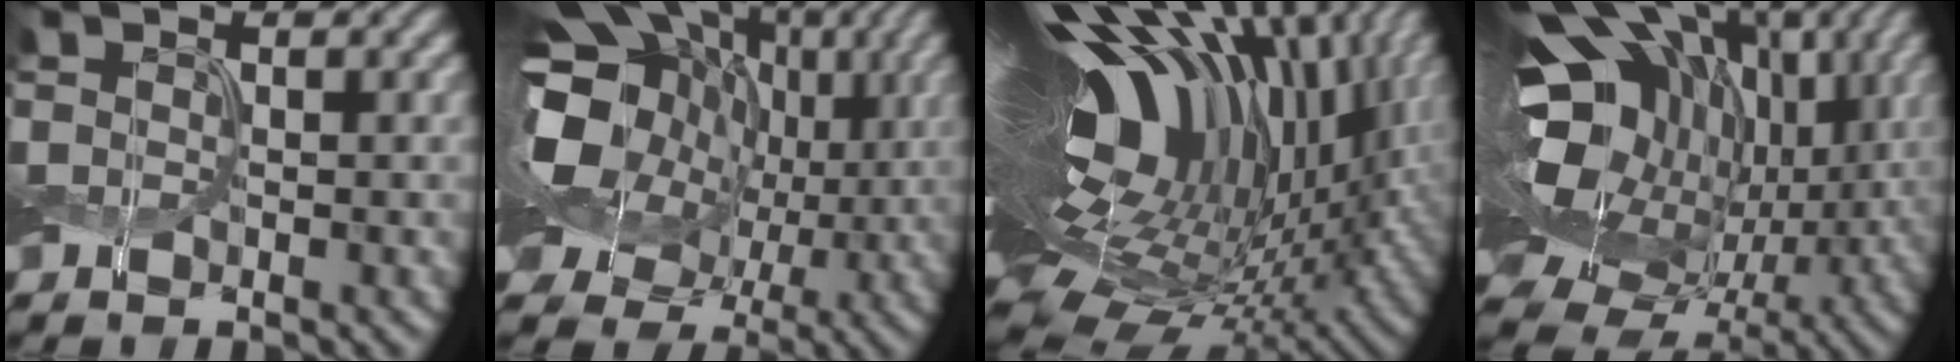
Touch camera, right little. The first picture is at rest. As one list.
[{"total": 16.7, "force": [1.4, 13.2, 10.1], "torque": [-0.195, 0.004, 0.010]}, {"total": 20.9, "force": [3.7, 10.6, 17.6], "torque": [-0.293, 0.019, 0.057]}, {"total": 19.9, "force": [2.6, 14.1, 13.8], "torque": [-0.253, 0.005, 0.058]}]